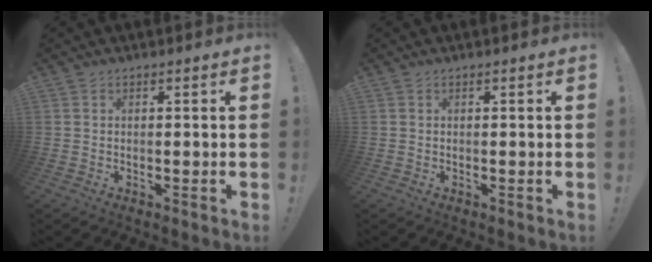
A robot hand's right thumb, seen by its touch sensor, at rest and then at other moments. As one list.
[{"total": 0.0}]